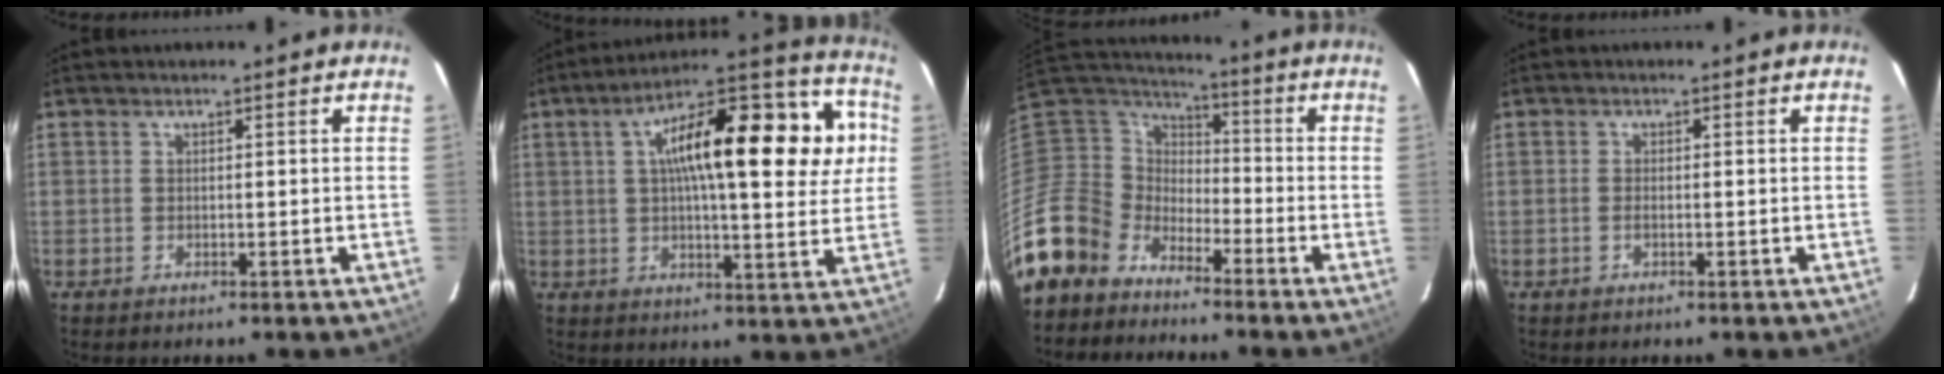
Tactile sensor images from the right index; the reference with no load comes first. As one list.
[{"total": 24.2, "force": [5.4, 8.3, 22.1], "torque": [-0.354, 0.050, 0.071]}, {"total": 11.6, "force": [-8.3, 8.0, 1.0], "torque": [-0.052, 0.032, -0.175]}, {"total": 0.9, "force": [-0.4, 0.3, 0.7], "torque": [-0.016, 0.002, -0.007]}]